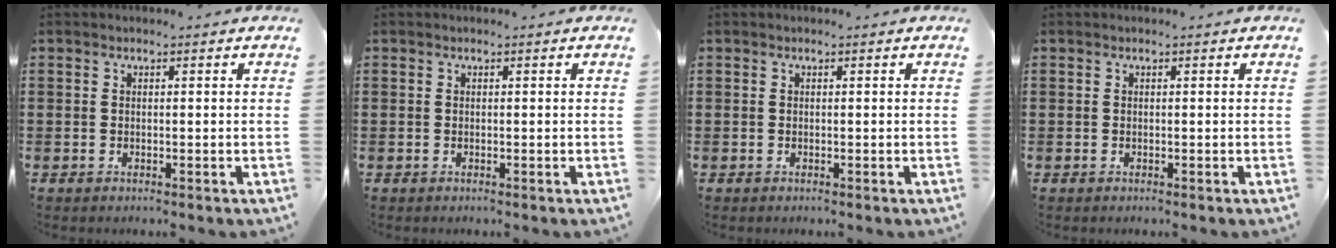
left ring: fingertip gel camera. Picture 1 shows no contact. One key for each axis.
{"total": 0.0}
{"total": 0.0}
{"total": 0.0}